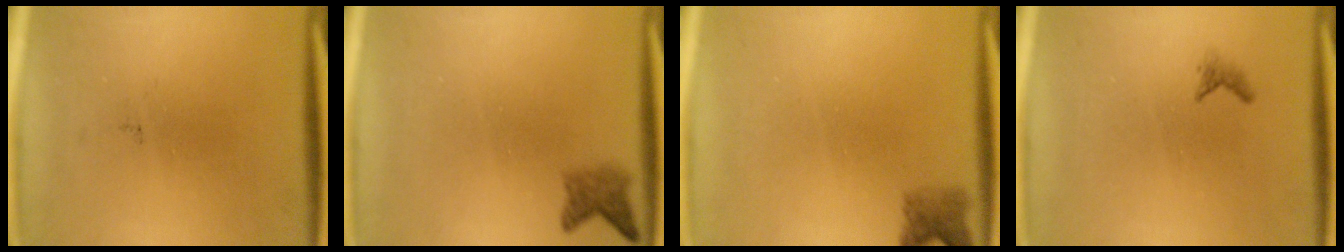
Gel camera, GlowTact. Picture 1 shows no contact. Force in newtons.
{"total": 2.1}
{"total": 2.3}
{"total": 0.7}